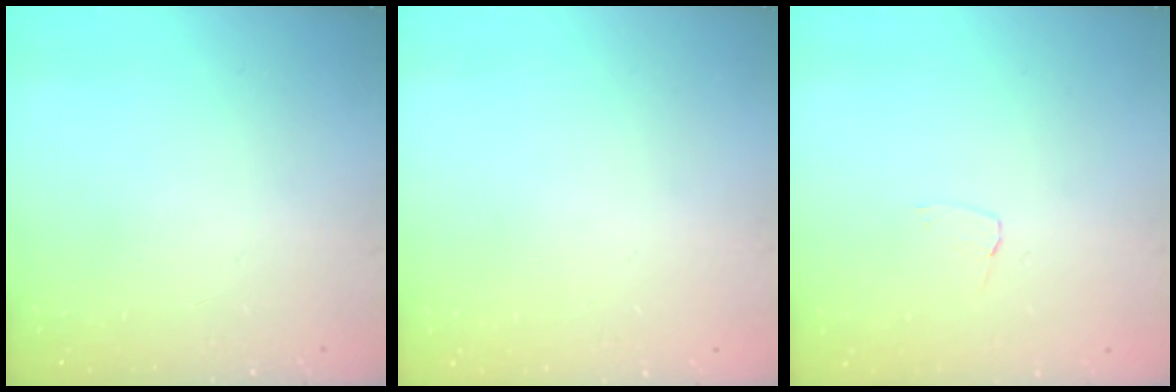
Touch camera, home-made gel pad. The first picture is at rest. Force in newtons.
{"total": 0.0}
{"total": 2.6, "press": 2.6, "slide": 0.2}